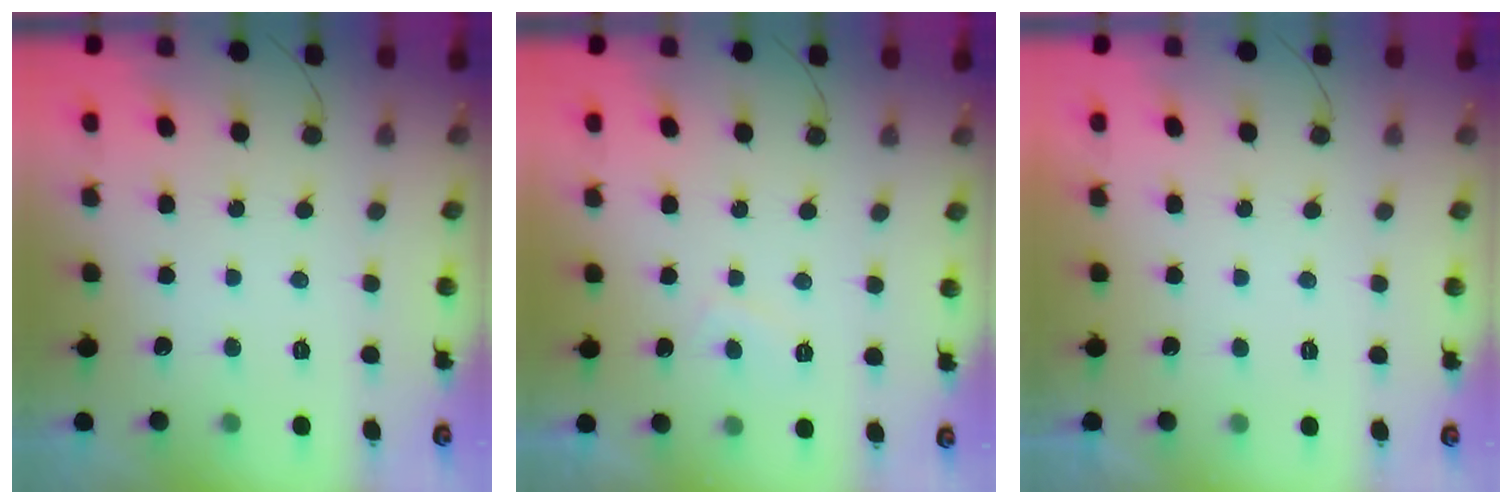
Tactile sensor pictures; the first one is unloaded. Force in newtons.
{"total": 1.4, "press": 1.2, "slide": 0.7}
{"total": 2.1, "press": 2.1, "slide": 0.4}